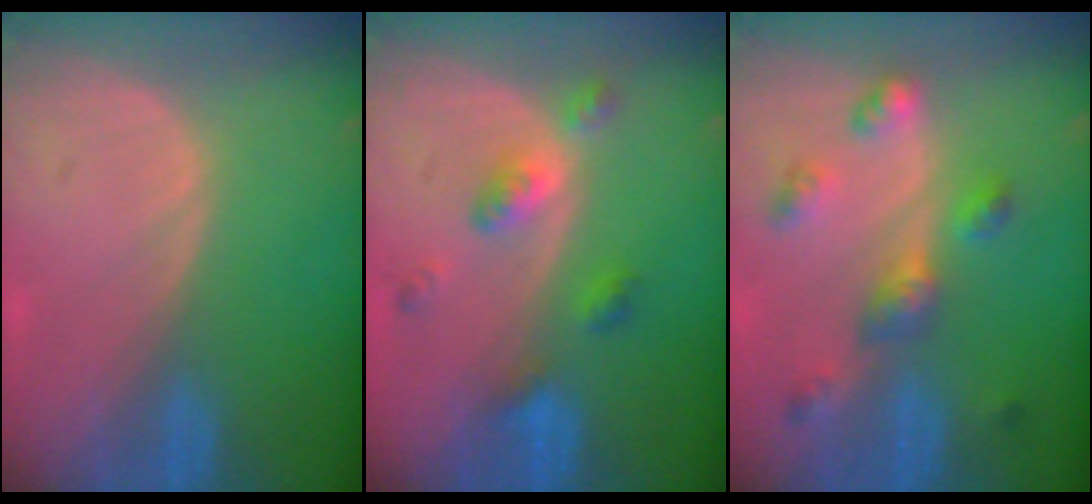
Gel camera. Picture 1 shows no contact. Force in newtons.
{"total": 5.1, "press": 4.6, "slide": 2.2}
{"total": 6.4, "press": 5.7, "slide": 2.9}